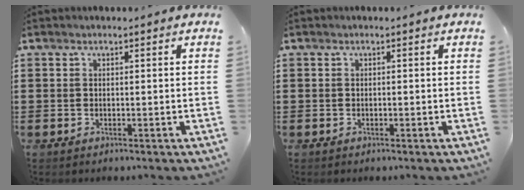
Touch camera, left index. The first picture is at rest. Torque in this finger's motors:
{"motor_torque": [-0.24, 0.02, -0.01, 0.00]}